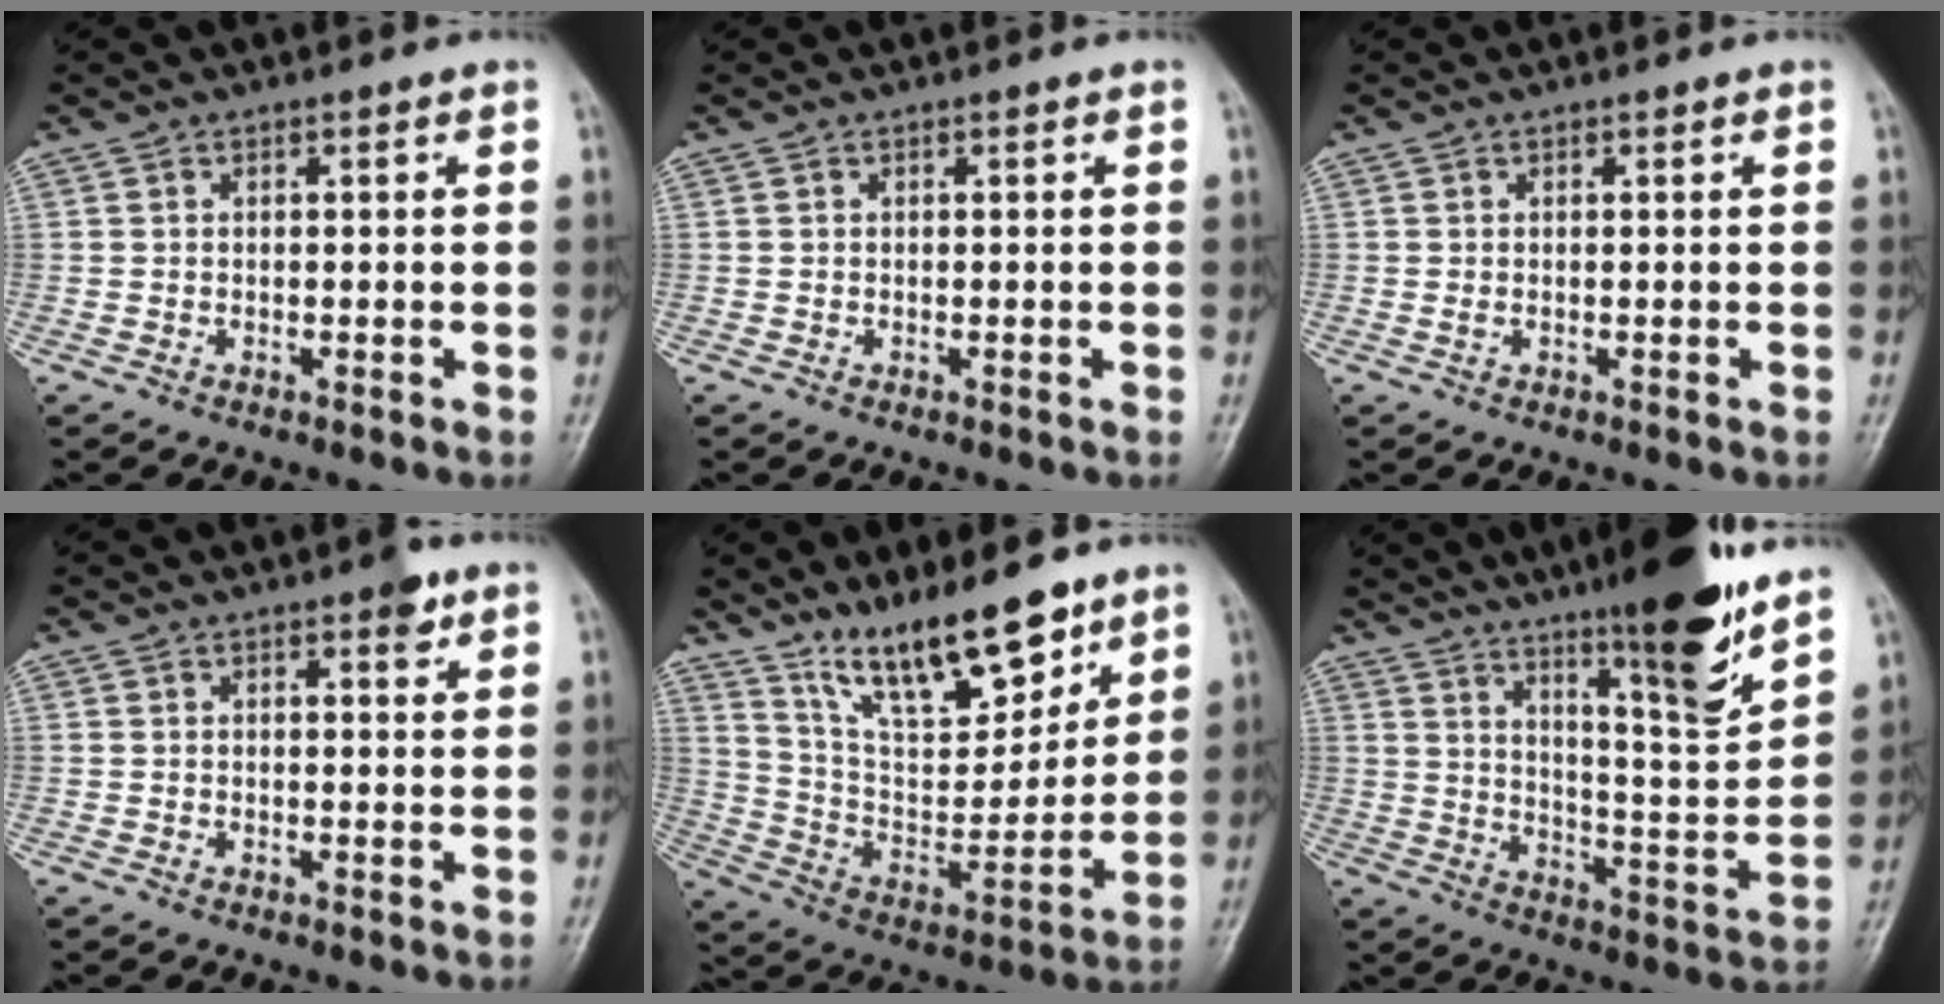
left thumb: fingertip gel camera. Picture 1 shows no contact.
{"total": 0.0}
{"total": 0.8, "force": [0.4, 0.5, 0.5], "torque": [-0.005, -0.001, 0.004]}
{"total": 3.1, "force": [1.9, 1.2, 2.2], "torque": [-0.020, -0.006, 0.022]}
{"total": 18.2, "force": [13.1, 6.2, 11.1], "torque": [-0.134, -0.079, 0.236]}
{"total": 18.6, "force": [12.8, 2.5, 13.2], "torque": [-0.175, -0.079, 0.204]}